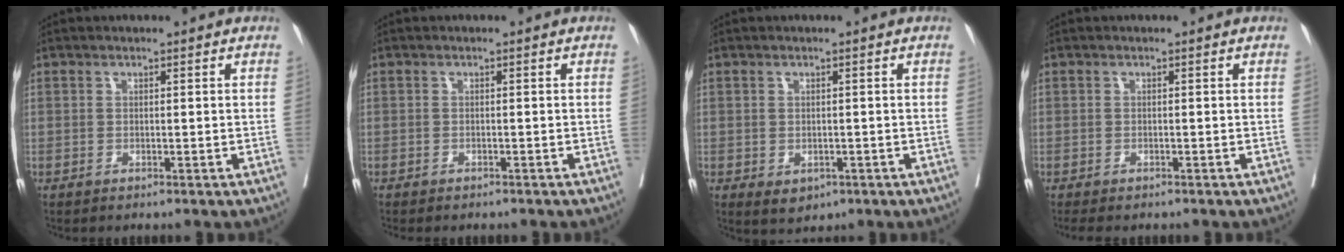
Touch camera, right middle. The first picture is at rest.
{"total": 4.1, "force": [-3.6, 1.0, 1.7], "torque": [-0.025, -0.007, -0.043]}
{"total": 2.6, "force": [-1.0, 1.8, 1.5], "torque": [-0.019, -0.003, -0.001]}
{"total": 3.2, "force": [-2.7, 1.2, 1.3], "torque": [-0.019, -0.009, -0.036]}